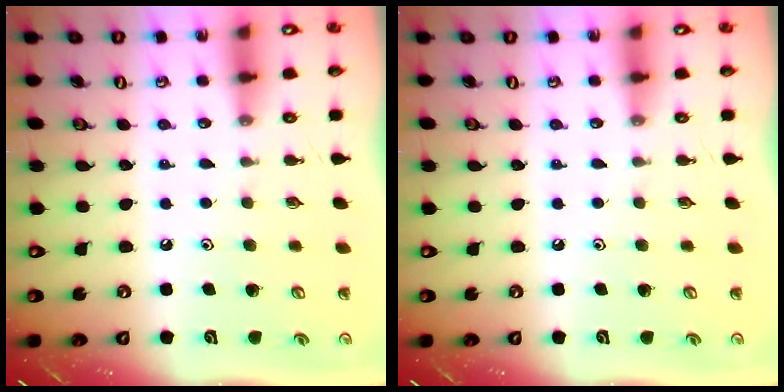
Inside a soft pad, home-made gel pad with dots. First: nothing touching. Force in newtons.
{"total": 0.0}